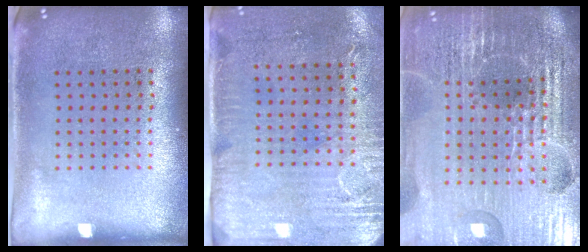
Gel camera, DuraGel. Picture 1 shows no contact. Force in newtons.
{"total": 2.9, "press": 2.4, "slide": 1.6}
{"total": 6.8, "press": 5.9, "slide": 3.4}